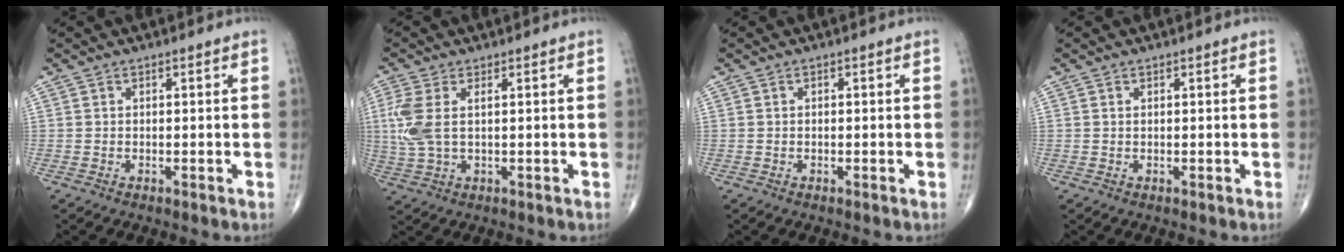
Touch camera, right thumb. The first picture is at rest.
{"total": 6.6, "force": [1.1, 3.1, 5.7], "torque": [-0.163, 0.004, 0.027]}
{"total": 0.0}
{"total": 0.0}